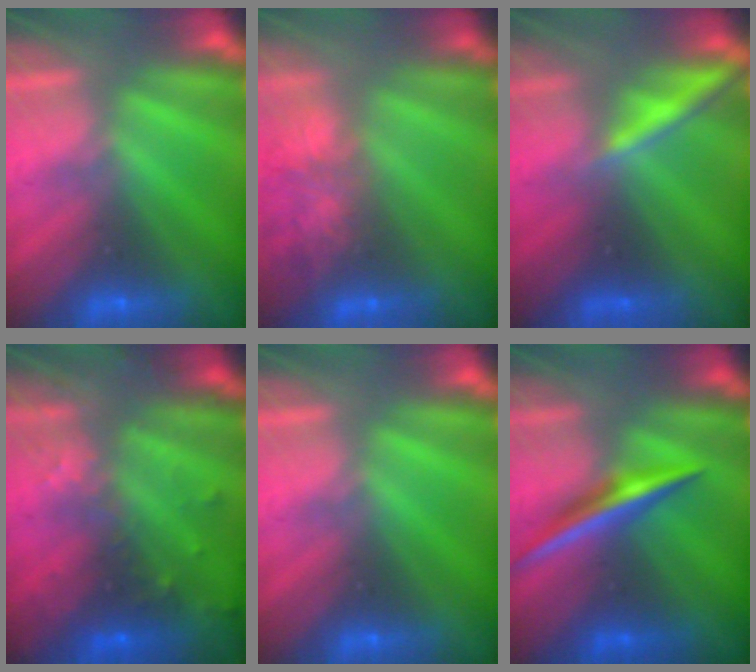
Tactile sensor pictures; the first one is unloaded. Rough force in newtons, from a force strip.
{"total": 11.5}
{"total": 1.9}
{"total": 5.7}
{"total": 0.0}
{"total": 1.9}